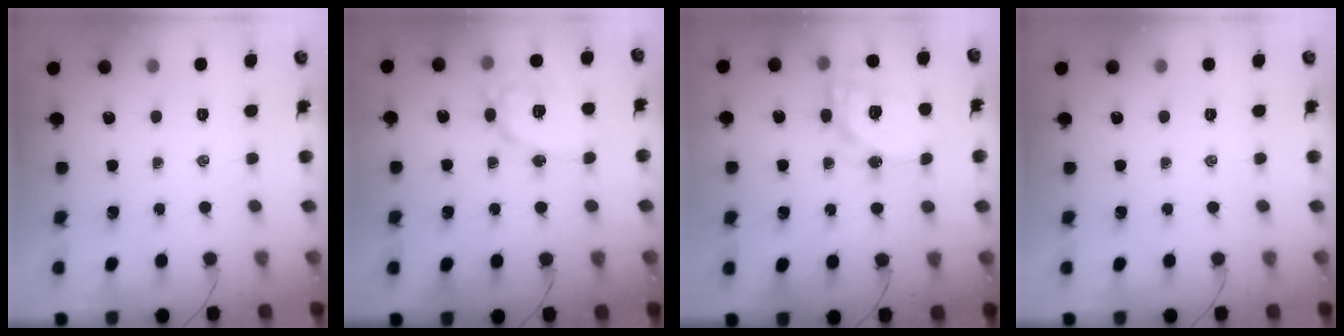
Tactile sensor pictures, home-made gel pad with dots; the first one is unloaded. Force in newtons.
{"total": 10.9, "press": 10.8, "slide": 1.0}
{"total": 15.0, "press": 14.8, "slide": 2.6}
{"total": 0.0}